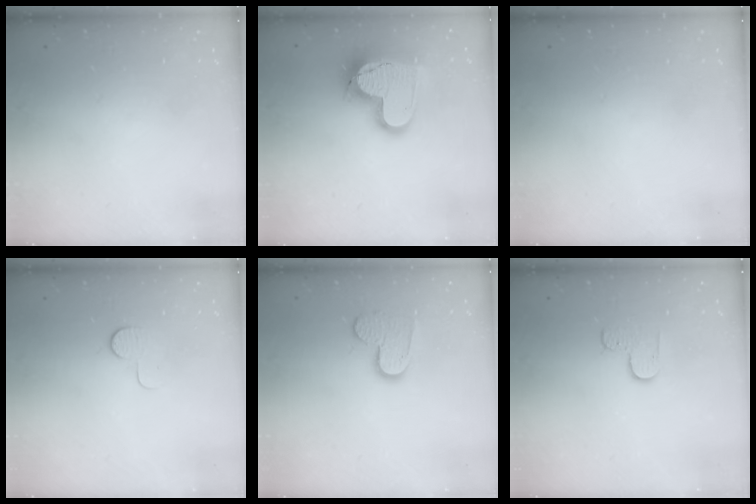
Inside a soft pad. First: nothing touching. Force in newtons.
{"total": 17.1, "press": 17.0, "slide": 1.5}
{"total": 0.0}
{"total": 7.6, "press": 7.5, "slide": 0.7}
{"total": 9.9, "press": 9.8, "slide": 0.7}
{"total": 3.5, "press": 3.5, "slide": 0.4}